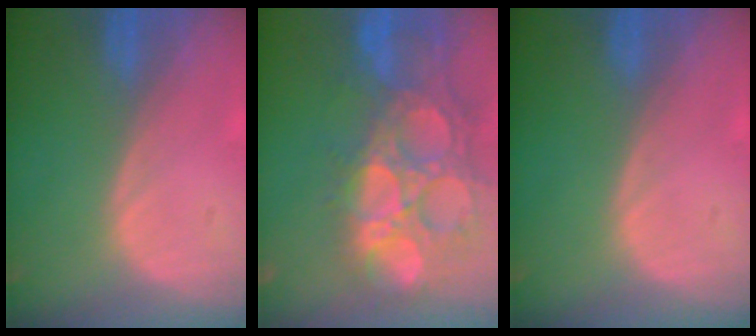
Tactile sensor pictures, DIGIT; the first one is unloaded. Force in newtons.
{"total": 15.1, "press": 12.5, "slide": 8.5}
{"total": 0.0}